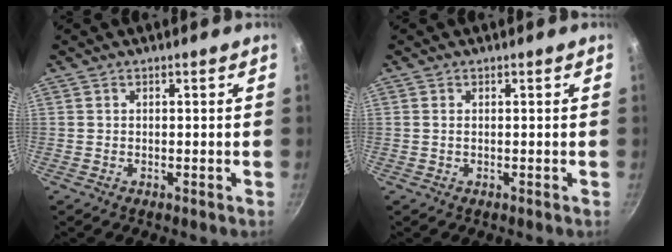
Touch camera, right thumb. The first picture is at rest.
{"total": 0.6, "force": [0.0, 0.3, 0.5], "torque": [-0.011, 0.001, 0.001]}